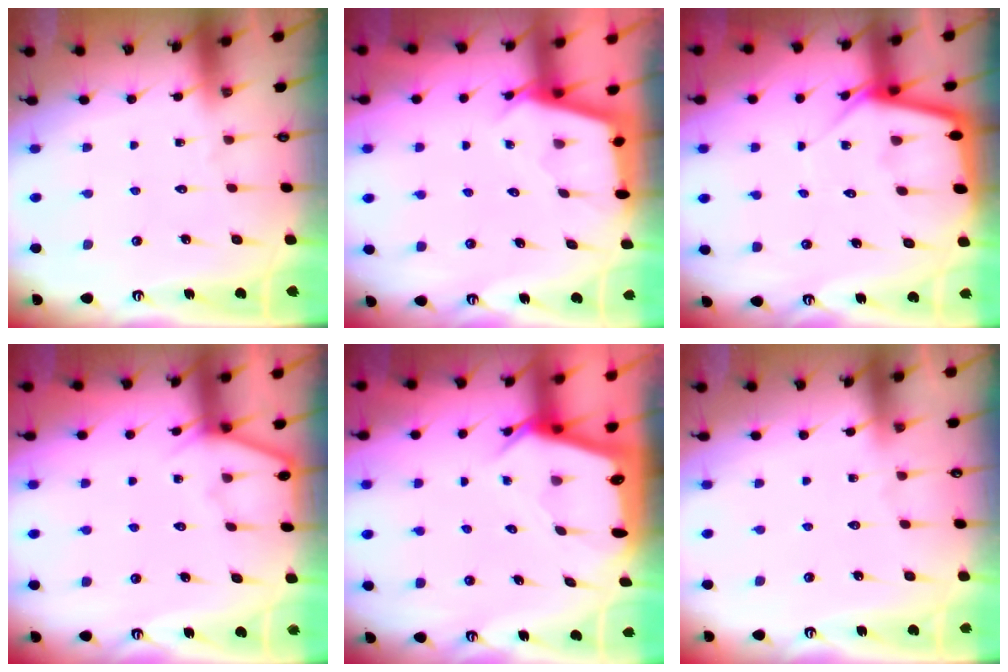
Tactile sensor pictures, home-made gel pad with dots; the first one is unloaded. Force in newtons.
{"total": 2.6, "press": 2.6, "slide": 0.5}
{"total": 7.3, "press": 7.3, "slide": 0.5}
{"total": 5.7, "press": 5.7, "slide": 0.5}
{"total": 4.8, "press": 4.8, "slide": 0.5}
{"total": 2.4, "press": 2.3, "slide": 0.4}